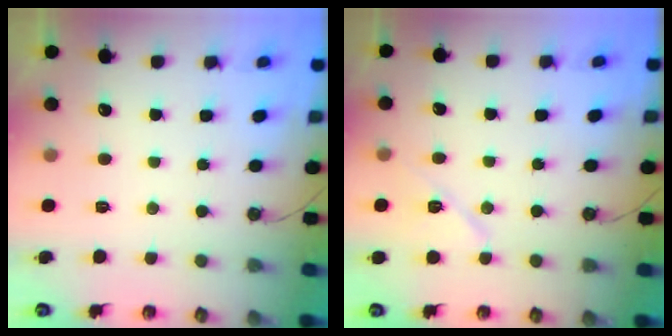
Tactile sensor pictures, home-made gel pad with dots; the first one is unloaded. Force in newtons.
{"total": 8.8, "press": 8.2, "slide": 3.2}